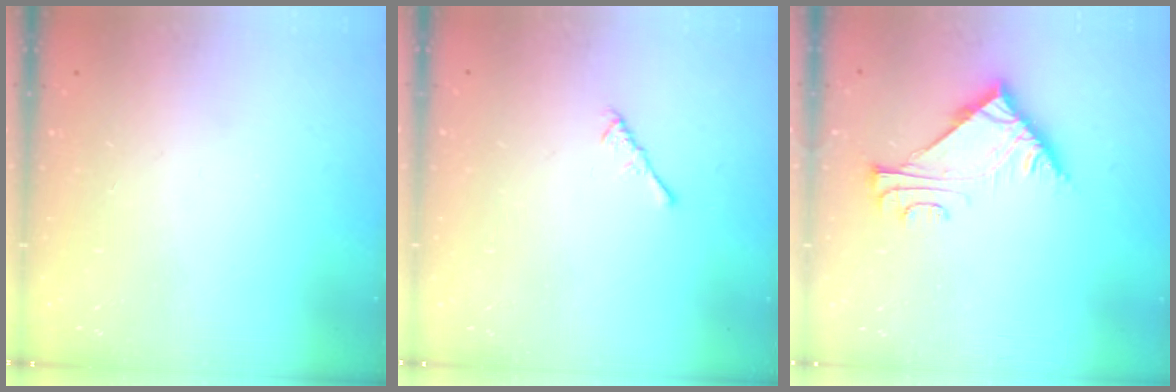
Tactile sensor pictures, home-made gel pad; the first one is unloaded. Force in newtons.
{"total": 2.1, "press": 2.0, "slide": 0.5}
{"total": 6.4, "press": 6.4, "slide": 0.1}